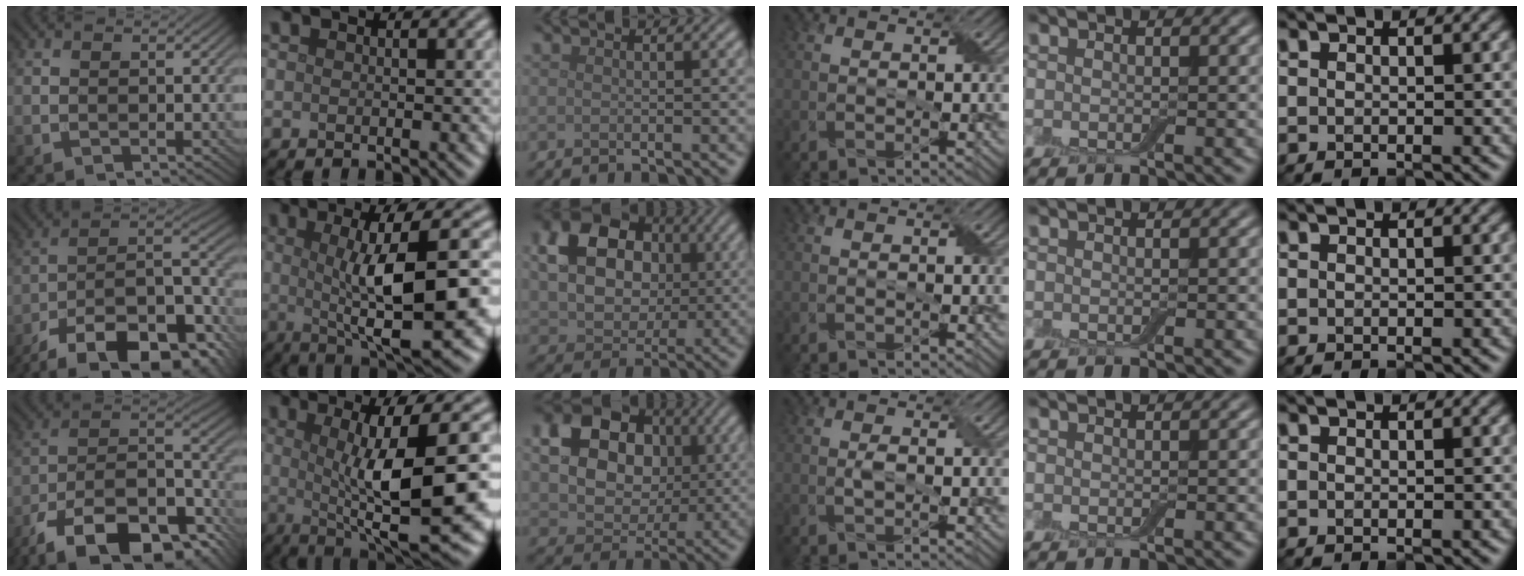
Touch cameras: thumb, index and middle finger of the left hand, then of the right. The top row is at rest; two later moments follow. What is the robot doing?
{"motion": "wrap", "object": "adhesive wrap"}